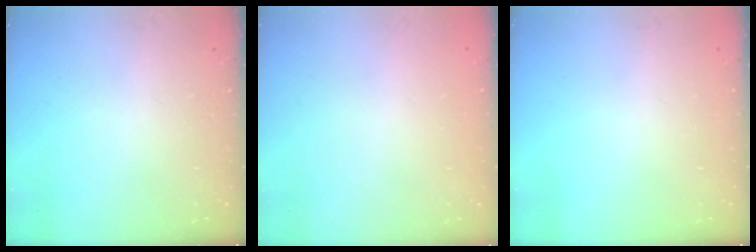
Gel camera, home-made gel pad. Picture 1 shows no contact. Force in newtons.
{"total": 0.0}
{"total": 0.0}